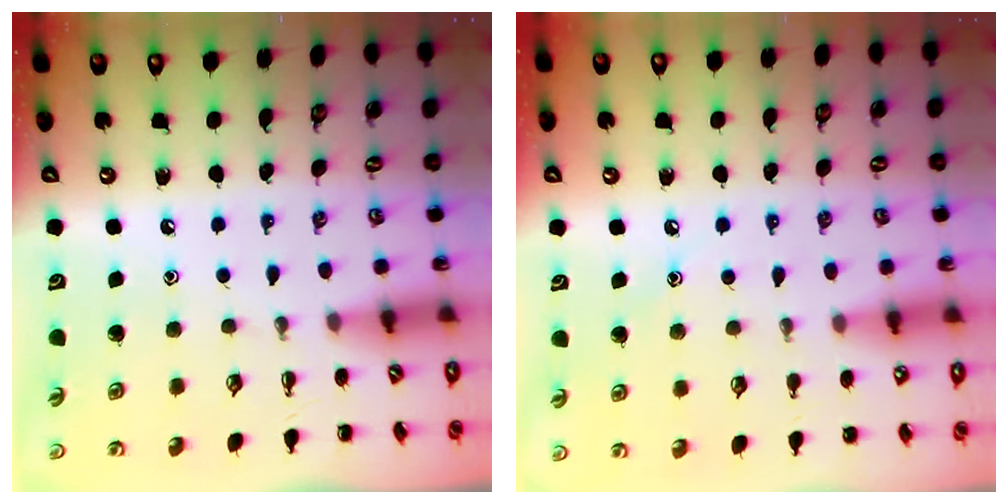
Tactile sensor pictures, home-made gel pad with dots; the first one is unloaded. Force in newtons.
{"total": 6.5, "press": 6.3, "slide": 1.6}